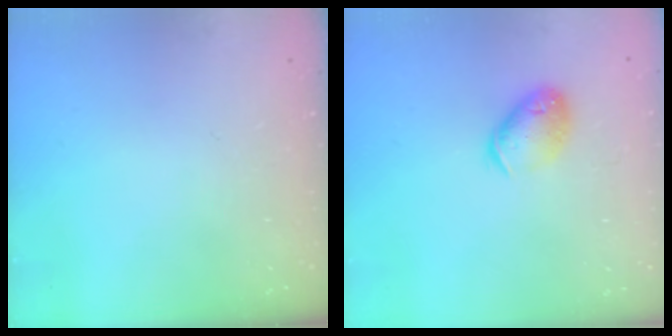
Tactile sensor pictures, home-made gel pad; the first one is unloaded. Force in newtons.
{"total": 11.2, "press": 11.1, "slide": 1.6}